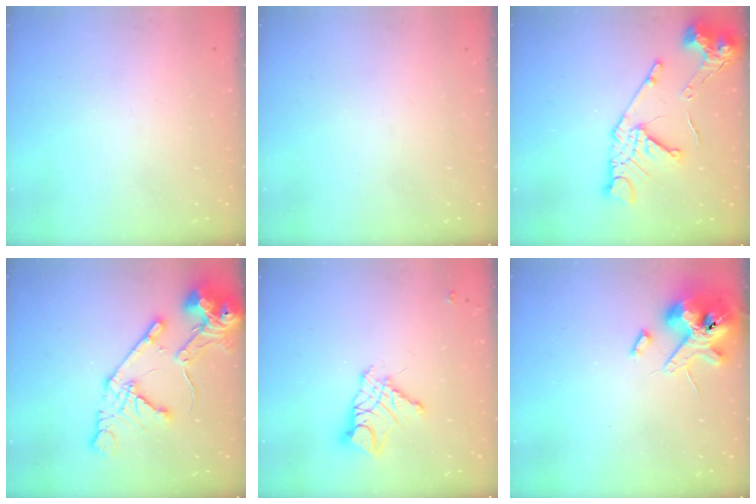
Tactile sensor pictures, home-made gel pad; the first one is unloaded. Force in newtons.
{"total": 0.0}
{"total": 15.5, "press": 15.4, "slide": 1.5}
{"total": 16.1, "press": 16.0, "slide": 1.8}
{"total": 11.1, "press": 11.1, "slide": 1.0}
{"total": 12.7, "press": 12.5, "slide": 2.1}